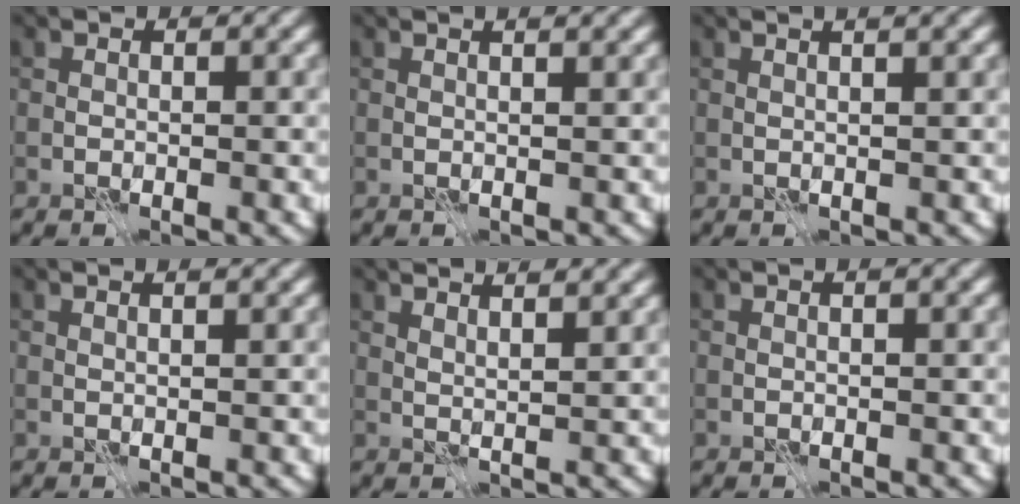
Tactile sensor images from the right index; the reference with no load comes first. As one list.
[{"total": 3.5, "force": [1.9, 1.5, 2.6], "torque": [-0.013, 0.018, -0.005]}, {"total": 4.6, "force": [2.4, 1.9, 3.4], "torque": [-0.020, 0.031, 0.002]}, {"total": 2.8, "force": [1.7, 1.1, 1.9], "torque": [-0.008, 0.011, -0.003]}, {"total": 5.7, "force": [4.2, 1.8, 3.3], "torque": [-0.029, 0.031, 0.032]}, {"total": 1.3, "force": [0.6, 0.3, 1.1], "torque": [-0.019, 0.002, 0.003]}]